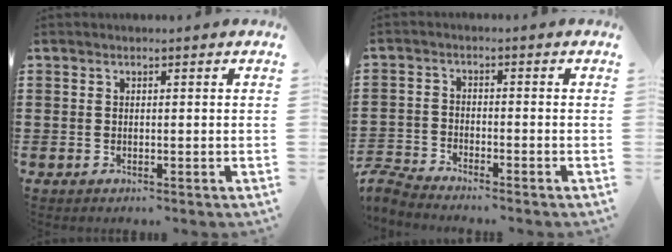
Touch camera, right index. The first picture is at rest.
{"total": 3.5, "force": [-3.5, 0.0, 0.1], "torque": [-0.021, -0.004, -0.078]}